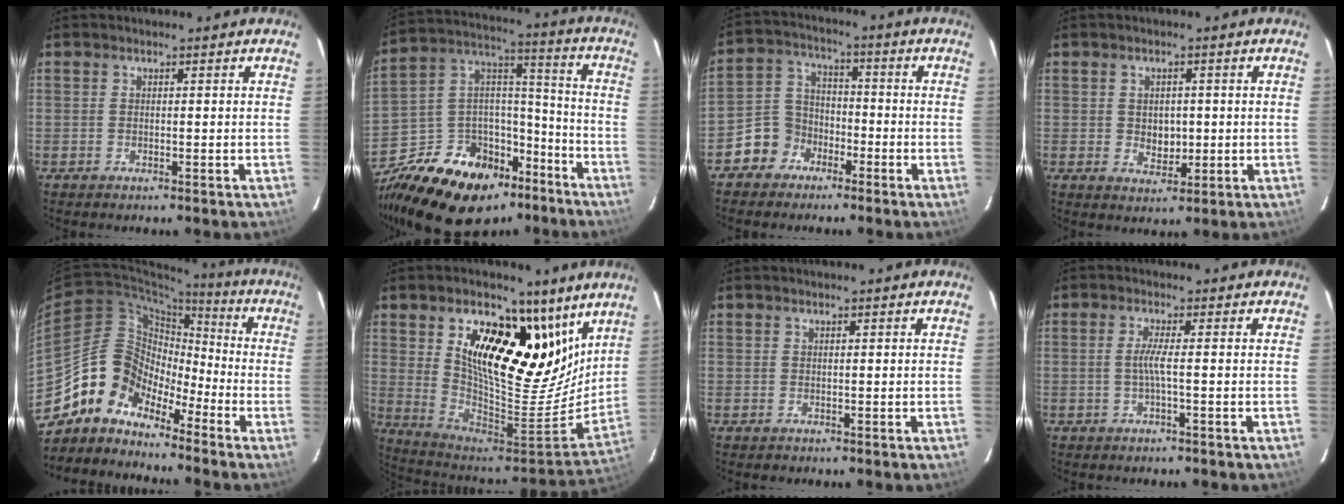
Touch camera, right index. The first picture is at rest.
{"total": 23.2, "force": [-15.6, 13.7, 10.4], "torque": [-0.220, 0.063, -0.233]}
{"total": 7.4, "force": [-4.4, 5.8, 0.9], "torque": [-0.024, 0.037, -0.086]}
{"total": 4.0, "force": [-0.1, 3.2, 2.4], "torque": [-0.037, -0.002, 0.004]}
{"total": 10.6, "force": [-7.8, 6.8, 2.1], "torque": [-0.038, 0.041, -0.168]}
{"total": 25.7, "force": [13.3, 12.7, 18.0], "torque": [-0.306, -0.015, 0.232]}
{"total": 0.6, "force": [0.0, 0.5, -0.1], "torque": [0.004, 0.005, 0.003]}
{"total": 2.3, "force": [-0.5, -0.6, 2.1], "torque": [-0.045, -0.003, -0.010]}